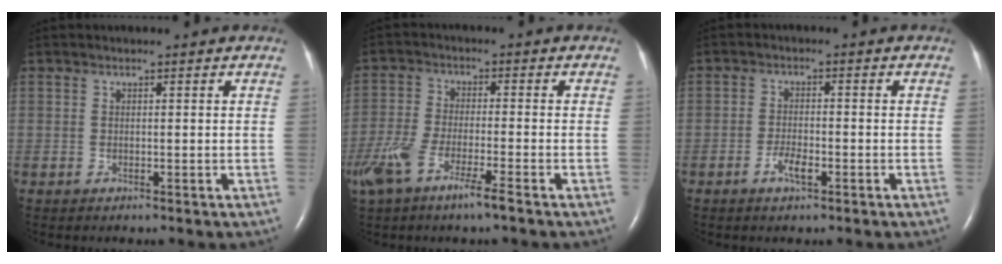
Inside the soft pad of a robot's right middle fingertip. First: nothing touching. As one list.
[{"total": 8.5, "force": [-5.1, 0.9, 6.7], "torque": [-0.147, -0.015, -0.098]}, {"total": 2.9, "force": [-1.5, 0.9, 2.3], "torque": [-0.046, 0.001, -0.030]}]